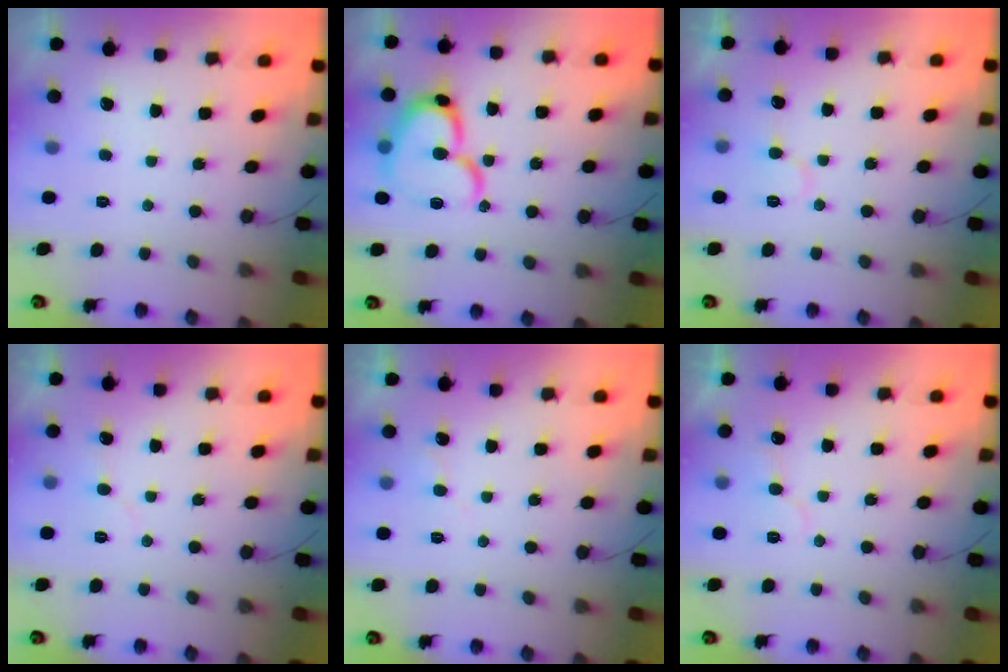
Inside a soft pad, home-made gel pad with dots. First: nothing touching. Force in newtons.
{"total": 18.1, "press": 18.0, "slide": 1.8}
{"total": 7.0, "press": 7.0, "slide": 0.4}
{"total": 4.4, "press": 4.3, "slide": 0.4}
{"total": 4.9, "press": 4.8, "slide": 0.5}
{"total": 6.1, "press": 6.0, "slide": 0.6}